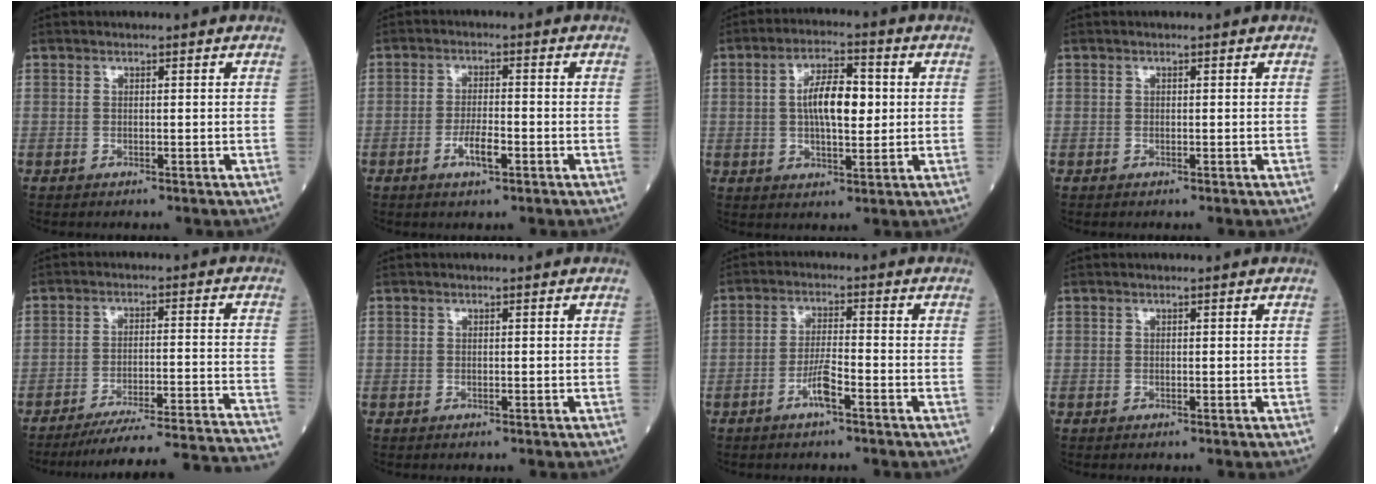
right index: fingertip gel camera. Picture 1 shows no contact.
{"total": 3.9, "force": [-1.7, 0.8, 3.4], "torque": [-0.066, 0.000, -0.031]}
{"total": 8.5, "force": [0.9, 3.1, 7.9], "torque": [-0.143, 0.013, 0.014]}
{"total": 0.0}
{"total": 25.1, "force": [-23.8, -2.1, 7.8], "torque": [-0.049, -0.029, -0.315]}
{"total": 0.0}
{"total": 4.0, "force": [-2.3, 0.0, 3.3], "torque": [-0.067, -0.001, -0.046]}
{"total": 0.0}